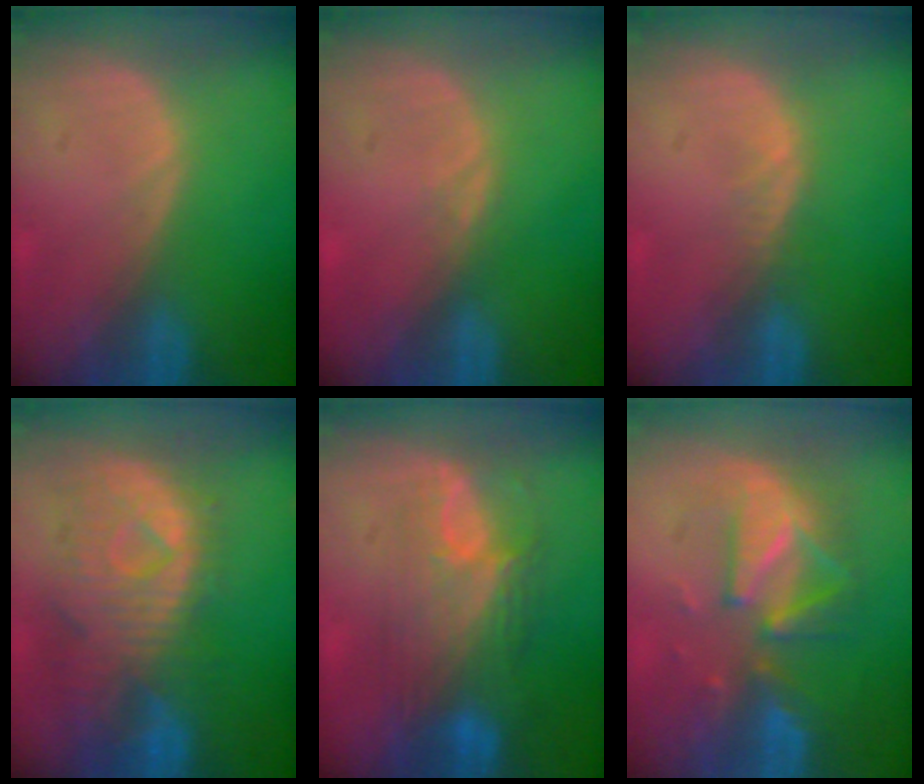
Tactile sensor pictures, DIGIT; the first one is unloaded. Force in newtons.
{"total": 0.5, "press": 0.5, "slide": 0.1}
{"total": 1.1, "press": 1.1, "slide": 0.3}
{"total": 11.2, "press": 9.7, "slide": 5.4}
{"total": 8.3, "press": 7.9, "slide": 2.3}
{"total": 8.2, "press": 8.2, "slide": 0.7}